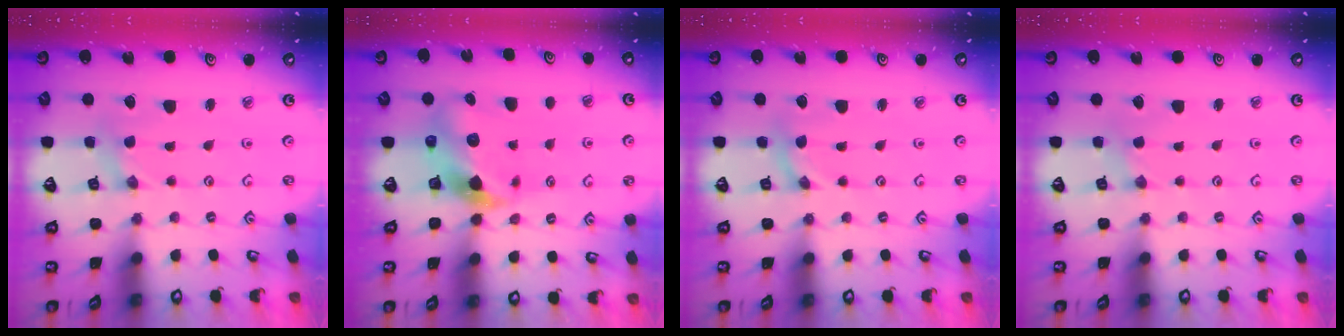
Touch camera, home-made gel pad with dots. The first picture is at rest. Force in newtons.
{"total": 8.2, "press": 8.1, "slide": 1.1}
{"total": 0.0}
{"total": 0.0}